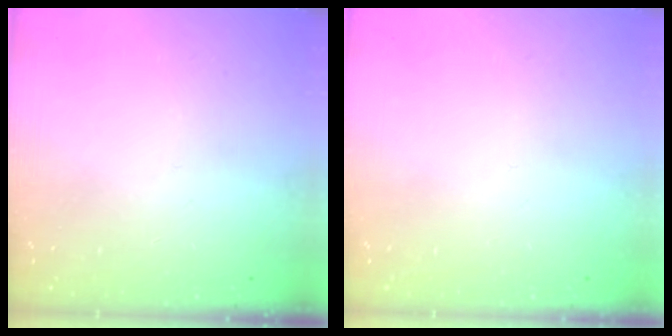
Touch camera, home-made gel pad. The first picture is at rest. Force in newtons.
{"total": 0.0}